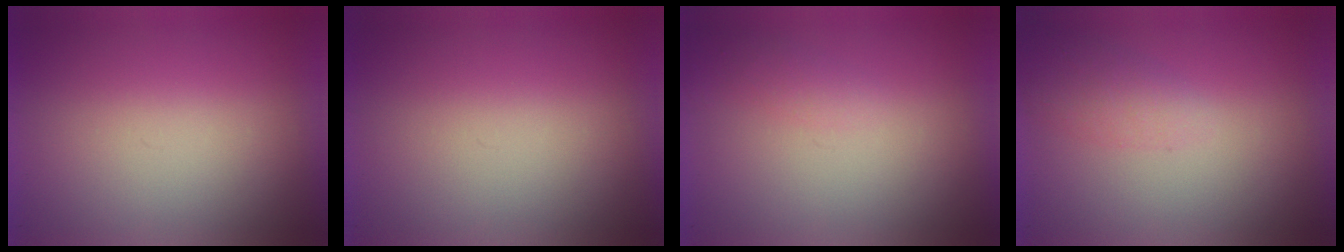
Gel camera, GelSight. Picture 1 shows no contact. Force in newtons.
{"total": 0.0}
{"total": 1.2}
{"total": 2.0}